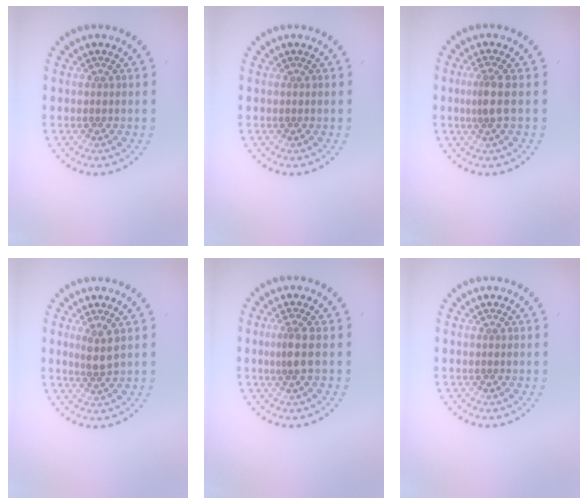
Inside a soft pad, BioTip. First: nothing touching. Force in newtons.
{"total": 0.0}
{"total": 1.9, "press": 1.5, "slide": 1.2}
{"total": 1.9, "press": 1.5, "slide": 1.2}
{"total": 1.9, "press": 1.5, "slide": 1.2}
{"total": 0.0}